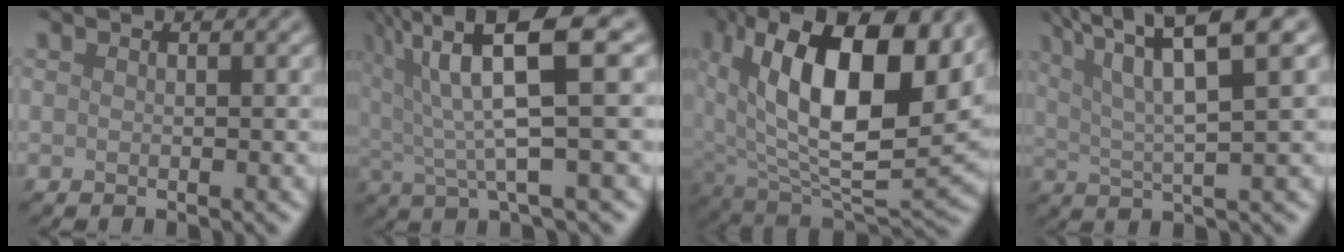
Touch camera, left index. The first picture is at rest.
{"total": 9.4, "force": [3.3, 1.8, 8.6], "torque": [-0.155, 0.015, 0.060]}
{"total": 16.4, "force": [5.2, 8.5, 13.0], "torque": [-0.209, 0.020, 0.088]}
{"total": 8.5, "force": [4.2, 1.6, 7.2], "torque": [-0.108, 0.021, 0.071]}